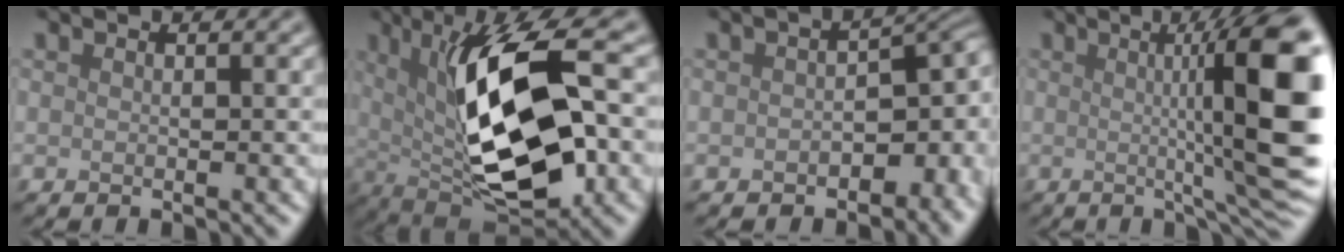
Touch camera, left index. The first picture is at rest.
{"total": 13.8, "force": [1.8, 5.2, 12.6], "torque": [-0.213, 0.003, 0.030]}
{"total": 7.6, "force": [-1.8, 4.6, 5.8], "torque": [-0.053, -0.009, -0.025]}
{"total": 13.3, "force": [1.2, 2.7, 13.0], "torque": [-0.147, -0.002, 0.021]}